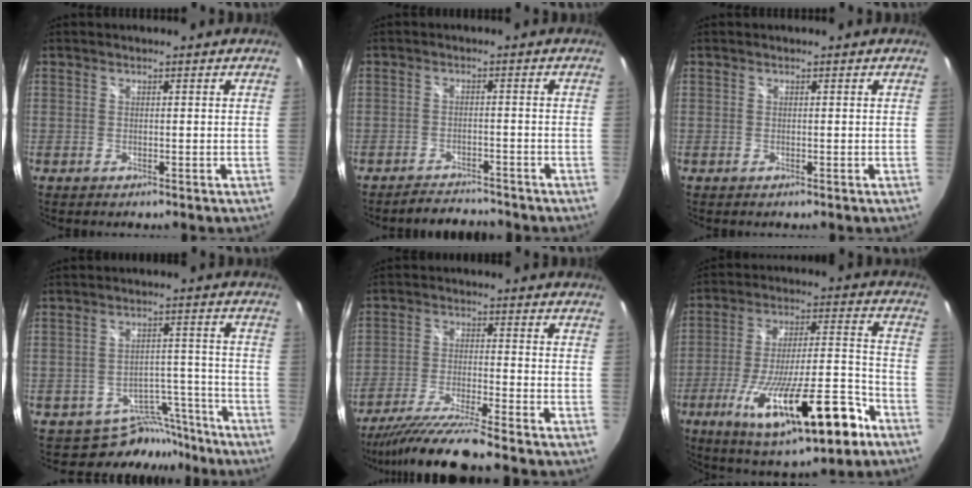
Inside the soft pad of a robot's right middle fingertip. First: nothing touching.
{"total": 5.1, "force": [-5.0, 1.0, 0.7], "torque": [-0.029, 0.001, -0.076]}
{"total": 0.0}
{"total": 8.2, "force": [-7.3, 3.7, -0.1], "torque": [0.008, 0.031, -0.102]}
{"total": 11.6, "force": [-10.1, -1.8, 5.4], "torque": [-0.118, -0.021, -0.184]}
{"total": 23.2, "force": [-12.0, 6.0, 19.0], "torque": [-0.333, -0.042, -0.182]}